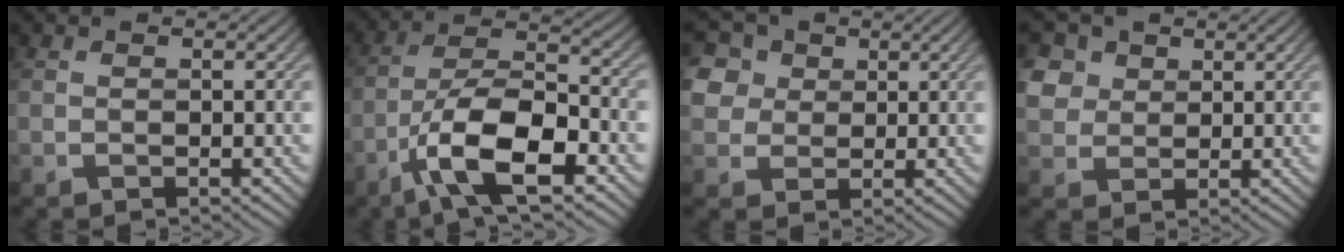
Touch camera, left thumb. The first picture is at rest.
{"total": 11.6, "force": [-5.8, 4.1, 9.2], "torque": [-0.168, 0.000, -0.116]}
{"total": 7.9, "force": [3.6, 6.1, 3.5], "torque": [-0.130, 0.017, 0.058]}
{"total": 4.9, "force": [2.1, 4.0, 1.8], "torque": [-0.065, 0.008, 0.032]}